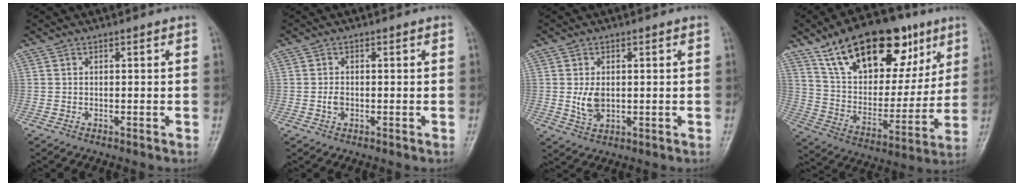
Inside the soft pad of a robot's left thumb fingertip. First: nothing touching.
{"total": 1.6, "force": [-0.3, 1.1, 1.1], "torque": [-0.018, 0.002, -0.006]}
{"total": 4.5, "force": [0.2, 2.9, 3.4], "torque": [-0.056, -0.007, 0.011]}
{"total": 26.9, "force": [14.9, 13.9, 17.5], "torque": [-0.234, -0.022, 0.251]}